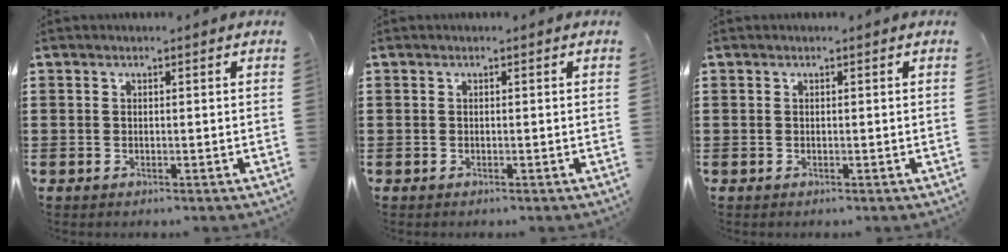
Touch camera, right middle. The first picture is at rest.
{"total": 0.0}
{"total": 0.0}